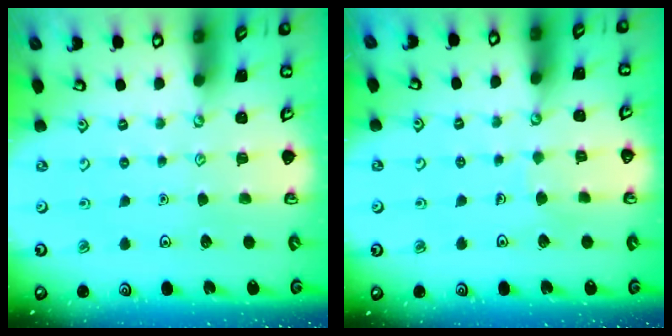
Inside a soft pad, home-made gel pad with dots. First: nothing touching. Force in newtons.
{"total": 3.8, "press": 3.7, "slide": 0.3}